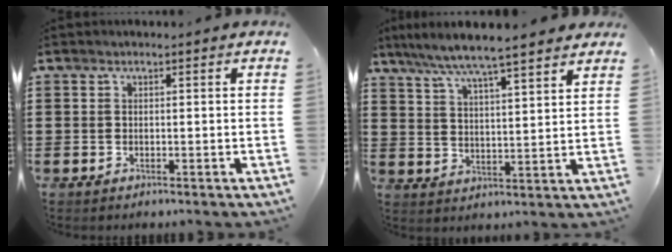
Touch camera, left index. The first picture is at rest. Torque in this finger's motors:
{"motor_torque": [2.14, 0.00, 0.72, 0.21]}